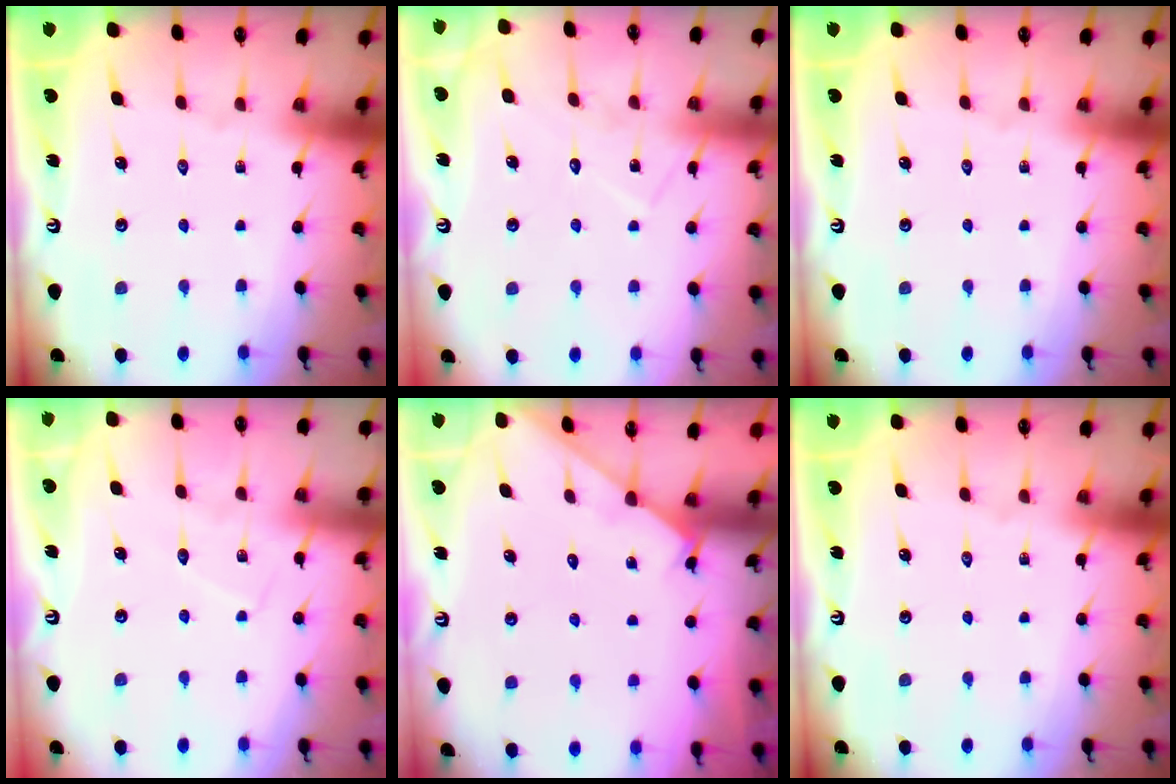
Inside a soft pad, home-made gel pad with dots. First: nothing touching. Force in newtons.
{"total": 8.7, "press": 8.7, "slide": 0.6}
{"total": 0.0}
{"total": 4.7, "press": 4.7, "slide": 0.4}
{"total": 3.2, "press": 3.1, "slide": 0.3}
{"total": 0.0}